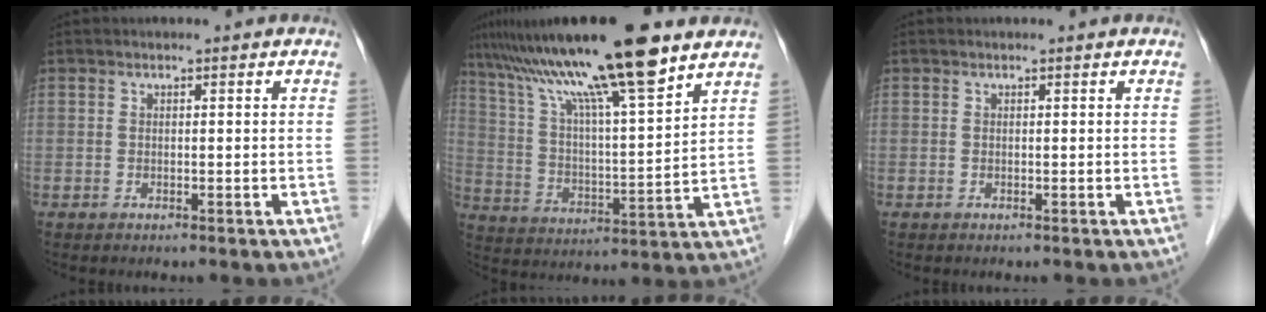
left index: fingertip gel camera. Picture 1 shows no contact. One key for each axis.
{"total": 19.5, "fx": 14.1, "fy": 1.0, "fz": 13.5, "tx": -0.237, "ty": 0.024, "tz": 0.244}
{"total": 0.0}